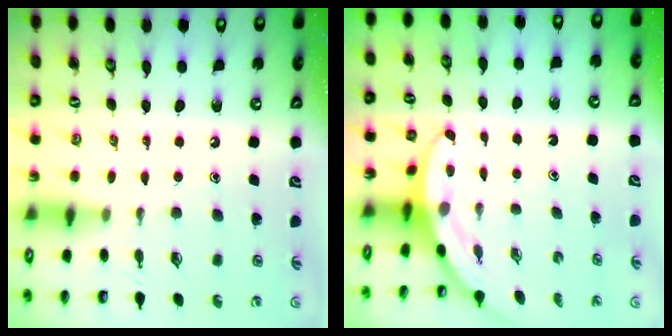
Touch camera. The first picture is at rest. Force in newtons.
{"total": 3.2, "press": 3.2, "slide": 0.1}